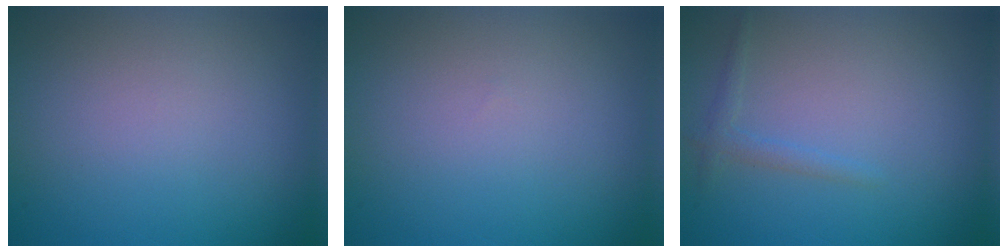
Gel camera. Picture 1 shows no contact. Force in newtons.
{"total": 0.0}
{"total": 1.1, "press": 1.1, "slide": 0.0}